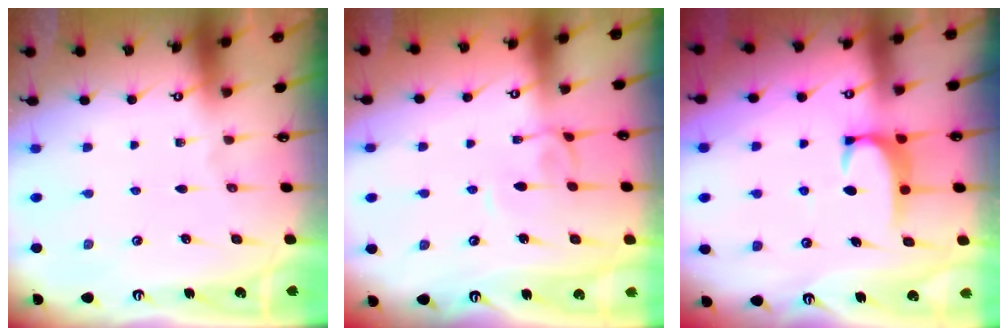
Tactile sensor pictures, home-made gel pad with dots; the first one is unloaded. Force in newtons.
{"total": 0.7, "press": 0.6, "slide": 0.4}
{"total": 2.0, "press": 1.9, "slide": 0.5}